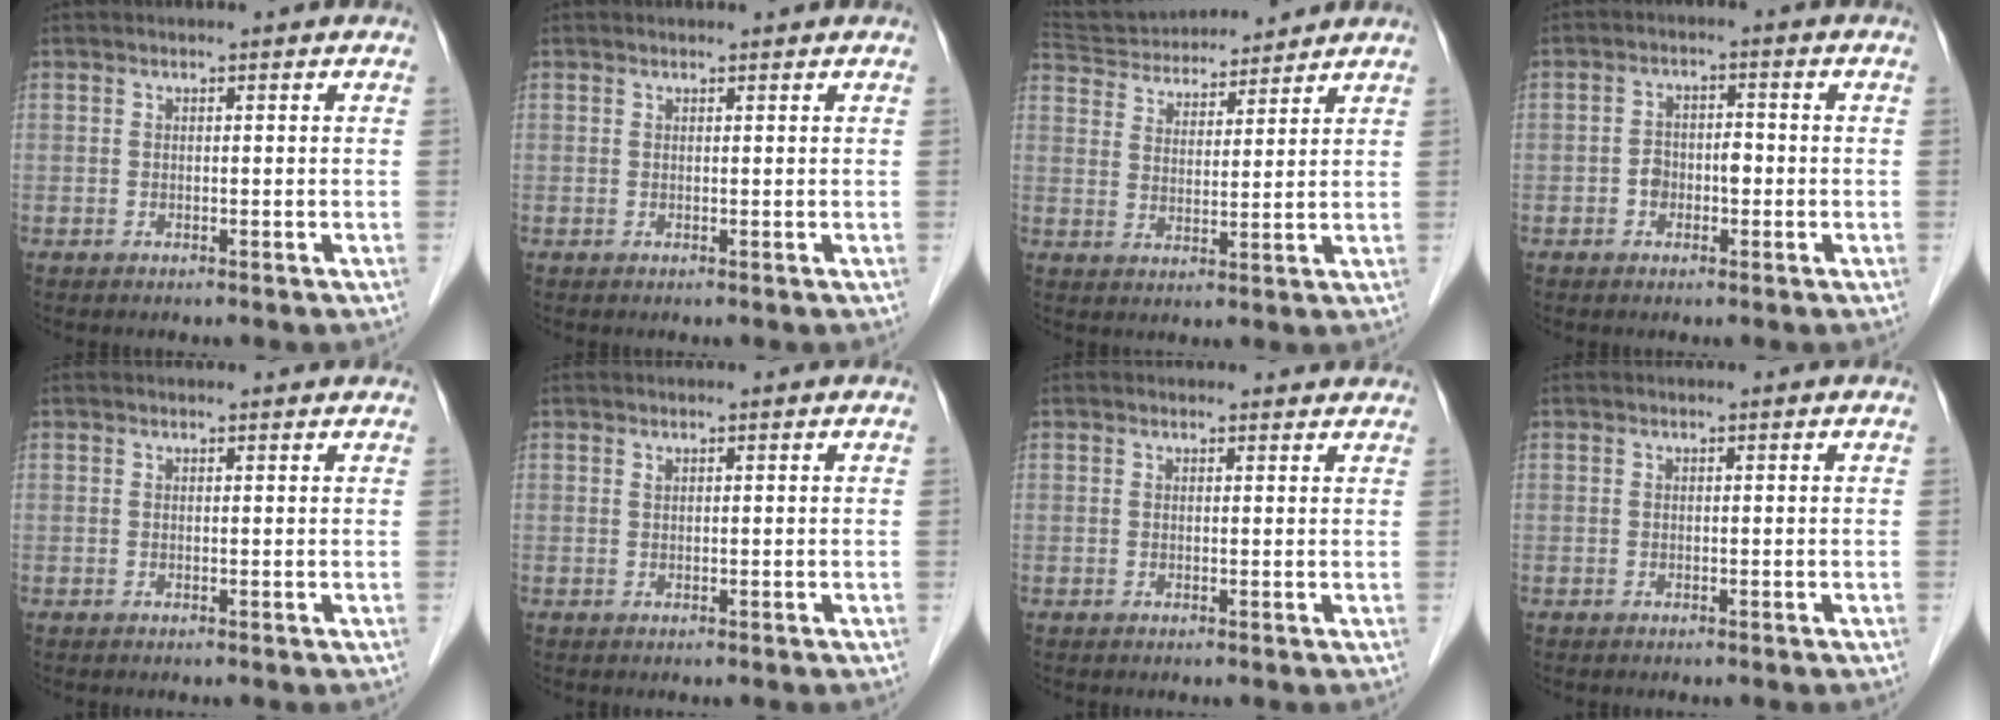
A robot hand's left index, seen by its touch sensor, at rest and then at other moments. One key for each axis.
{"total": 0.7, "fx": 0.6, "fy": 0.2, "fz": 0.1, "tx": -0.009, "ty": 0.005, "tz": 0.007}
{"total": 13.7, "fx": 12.8, "fy": 3.2, "fz": 3.7, "tx": -0.075, "ty": 0.033, "tz": 0.214}
{"total": 3.2, "fx": -1.2, "fy": 2.1, "fz": 2.1, "tx": -0.037, "ty": 0.012, "tz": -0.023}
{"total": 1.6, "fx": 1.5, "fy": 0.4, "fz": 0.4, "tx": -0.012, "ty": 0.006, "tz": 0.011}
{"total": 0.0}
{"total": 1.7, "fx": 1.6, "fy": 0.7, "fz": -0.1, "tx": -0.002, "ty": -0.002, "tz": 0.007}
{"total": 0.0}